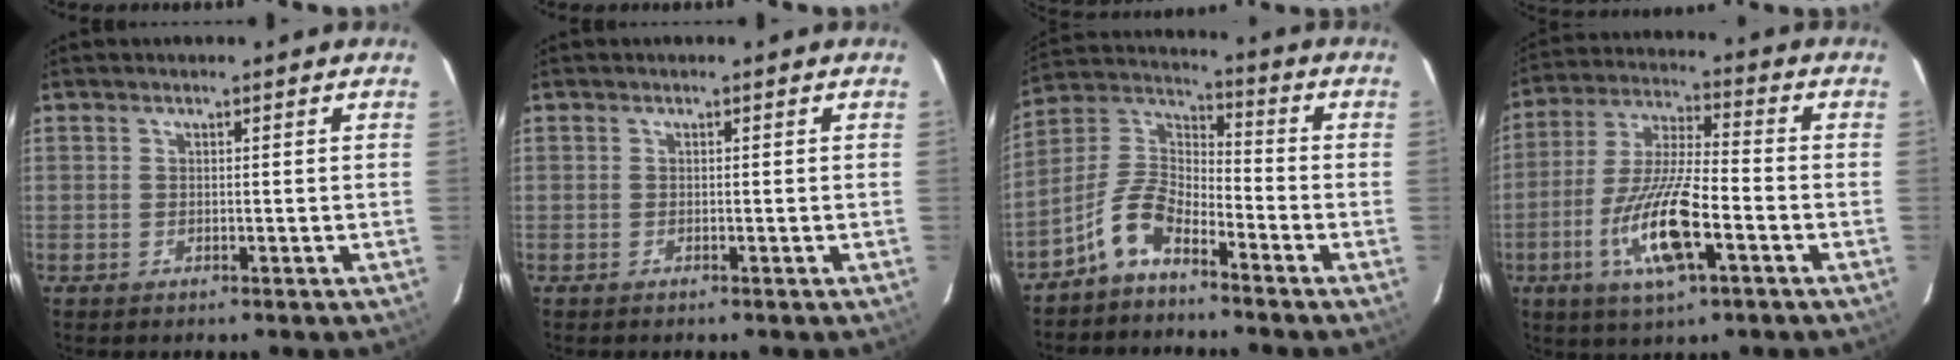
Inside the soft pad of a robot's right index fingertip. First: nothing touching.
{"total": 0.0}
{"total": 7.7, "force": [-5.5, 2.9, 4.6], "torque": [-0.107, 0.026, -0.115]}
{"total": 13.5, "force": [-5.0, 2.4, 12.3], "torque": [-0.248, -0.010, -0.089]}